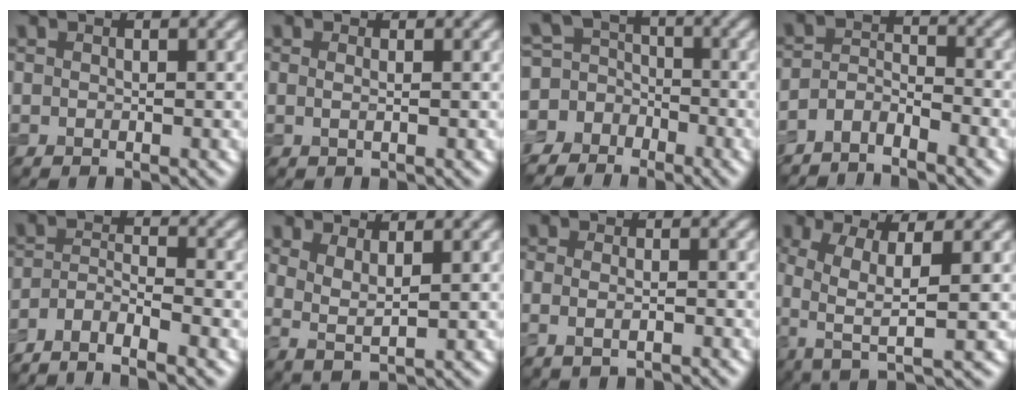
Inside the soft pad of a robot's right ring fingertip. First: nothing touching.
{"total": 0.8, "force": [0.1, 0.3, 0.8], "torque": [-0.015, -0.002, -0.002]}
{"total": 7.7, "force": [-3.7, 6.6, 1.0], "torque": [-0.029, 0.007, -0.079]}
{"total": 2.9, "force": [-2.6, 0.7, 1.0], "torque": [-0.025, 0.001, -0.058]}
{"total": 5.7, "force": [-4.4, 1.4, 3.2], "torque": [-0.058, -0.005, -0.085]}
{"total": 2.7, "force": [0.8, 0.8, 2.5], "torque": [-0.052, -0.008, 0.020]}
{"total": 1.9, "force": [-0.7, 0.7, 1.7], "torque": [-0.031, -0.004, -0.012]}
{"total": 5.9, "force": [-0.7, 1.9, 5.6], "torque": [-0.111, -0.006, -0.016]}